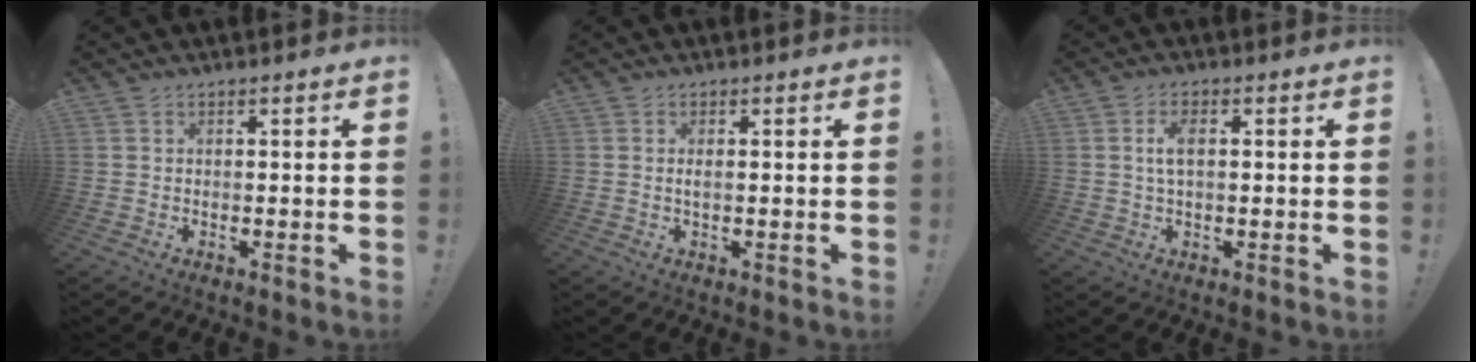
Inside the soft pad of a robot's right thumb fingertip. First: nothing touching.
{"total": 1.1, "force": [0.0, 0.1, 1.0], "torque": [-0.014, -0.003, -0.001]}
{"total": 4.8, "force": [0.7, 2.2, 4.2], "torque": [-0.065, 0.002, 0.010]}